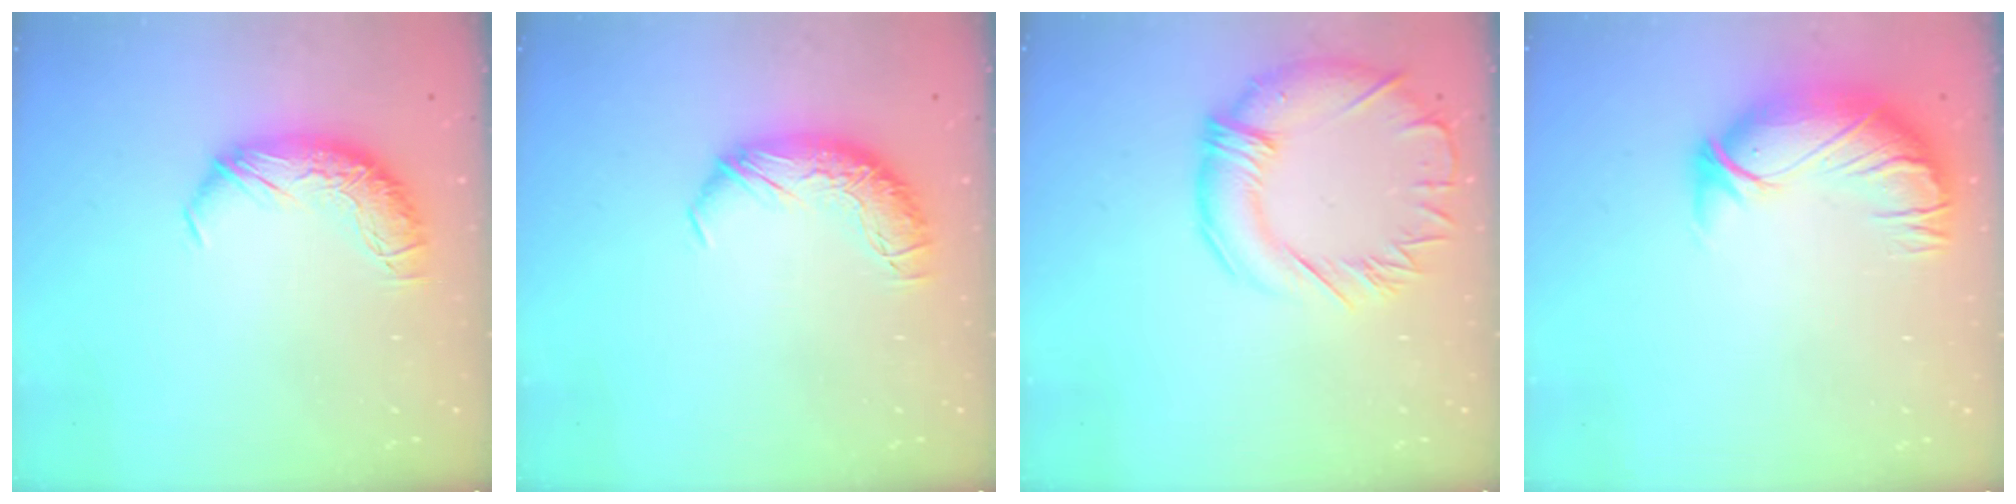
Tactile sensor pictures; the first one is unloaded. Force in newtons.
{"total": 0.0}
{"total": 5.7, "press": 5.5, "slide": 1.5}
{"total": 3.0, "press": 0.3, "slide": 3.0}